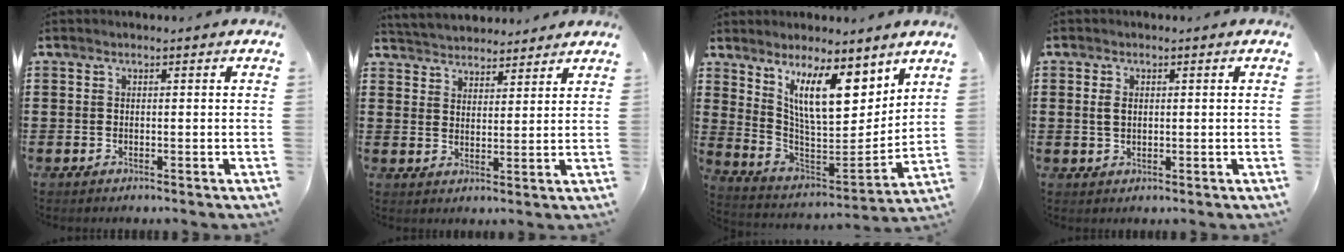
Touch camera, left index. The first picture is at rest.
{"total": 4.0, "force": [3.9, 0.7, -0.4], "torque": [-0.011, -0.017, 0.071]}
{"total": 12.5, "force": [7.9, 3.9, 8.9], "torque": [-0.165, -0.035, 0.139]}
{"total": 1.9, "force": [0.3, 1.2, 1.5], "torque": [-0.034, 0.007, 0.004]}